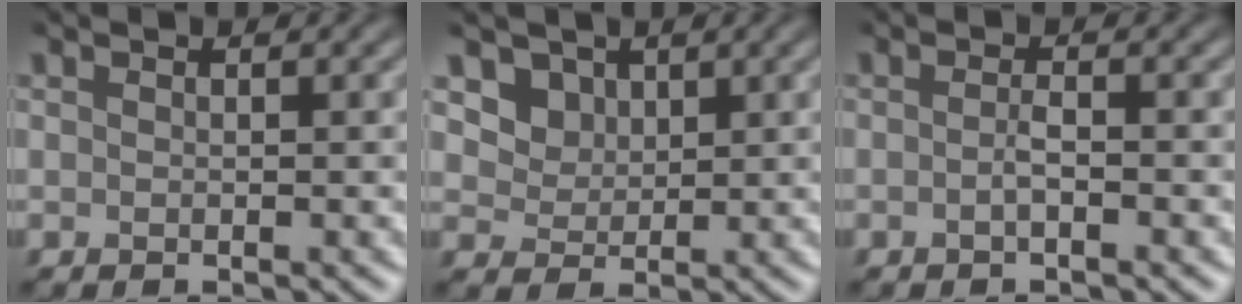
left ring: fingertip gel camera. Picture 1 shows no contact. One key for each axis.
{"total": 3.4, "fx": 2.0, "fy": 2.5, "fz": 1.3, "tx": -0.043, "ty": -0.011, "tz": 0.050}
{"total": 1.1, "fx": -0.4, "fy": 0.1, "fz": 1.0, "tx": -0.019, "ty": 0.002, "tz": -0.008}